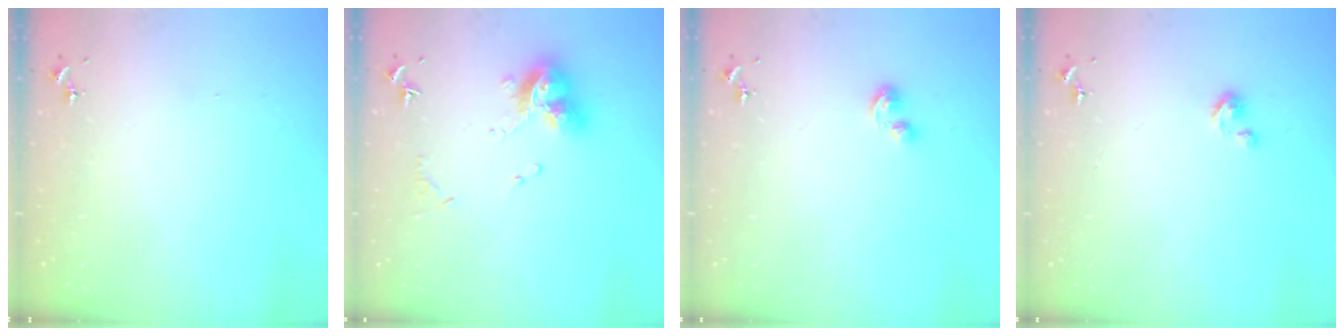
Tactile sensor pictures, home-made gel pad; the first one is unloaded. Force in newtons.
{"total": 13.1, "press": 13.1, "slide": 1.3}
{"total": 3.0, "press": 3.0, "slide": 0.3}
{"total": 3.3, "press": 3.3, "slide": 0.3}